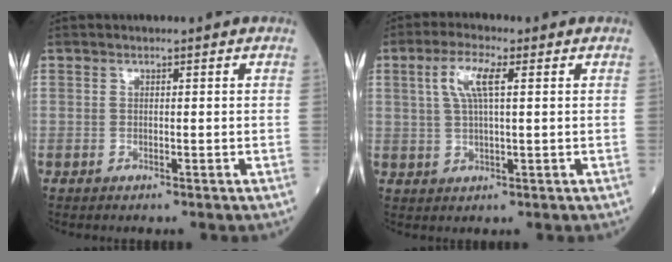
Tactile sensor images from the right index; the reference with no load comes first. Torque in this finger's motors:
{"motor_torque": [0.57, 0.29, 0.27, 0.12]}